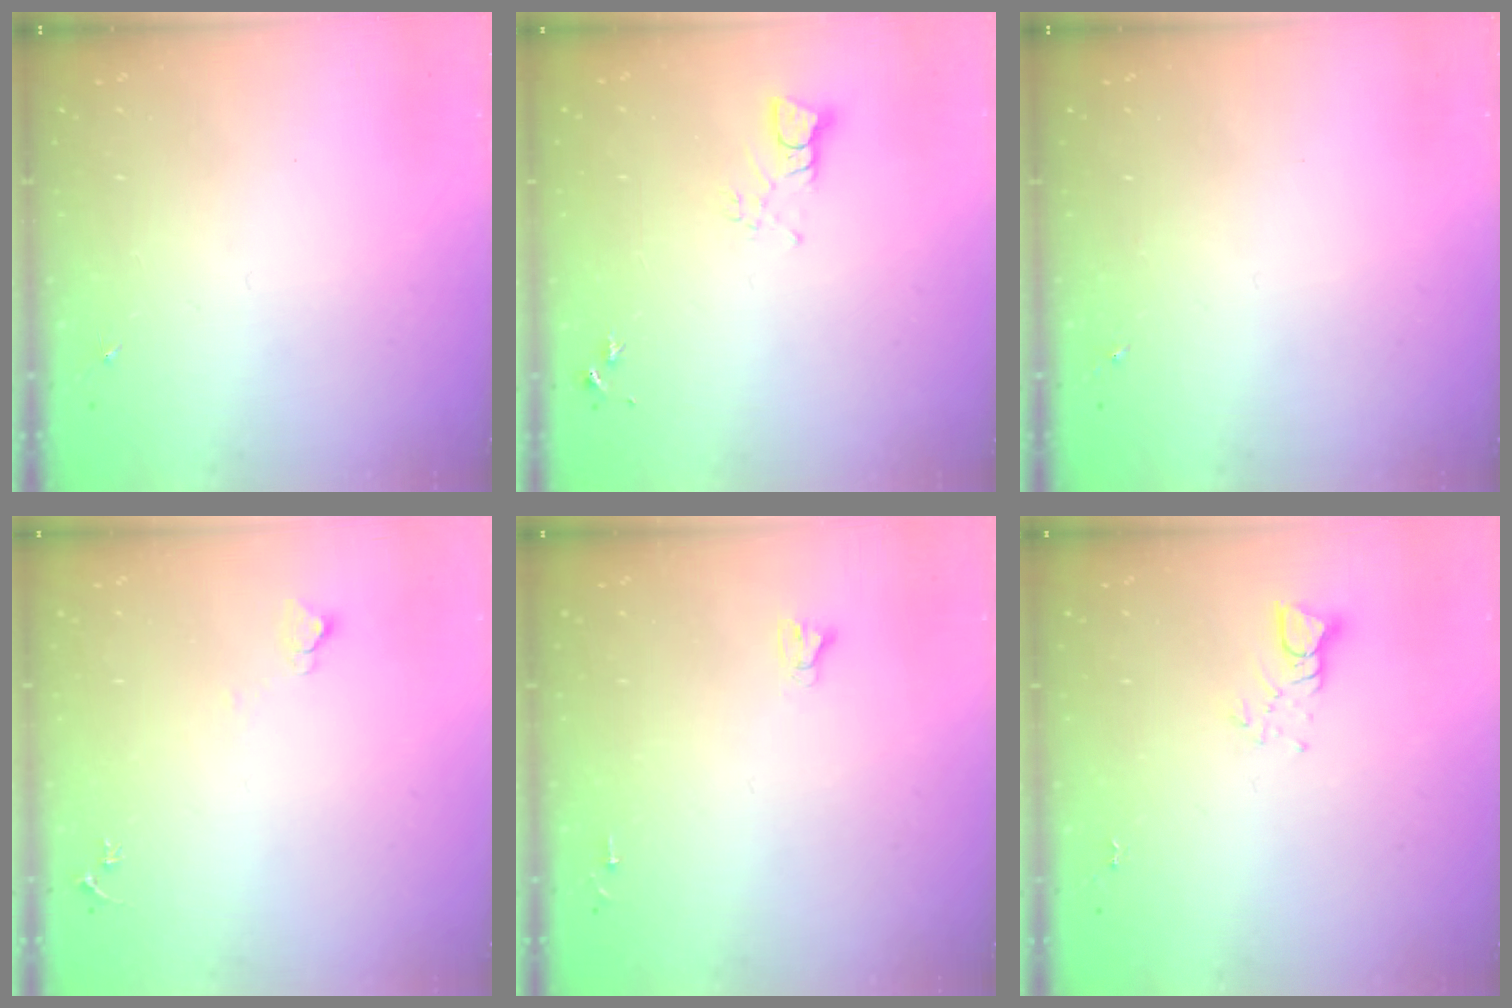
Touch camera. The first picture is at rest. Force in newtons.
{"total": 3.1, "press": 3.1, "slide": 0.3}
{"total": 0.0}
{"total": 4.4, "press": 4.4, "slide": 0.4}
{"total": 2.4, "press": 2.4, "slide": 0.2}
{"total": 3.8, "press": 3.8, "slide": 0.2}